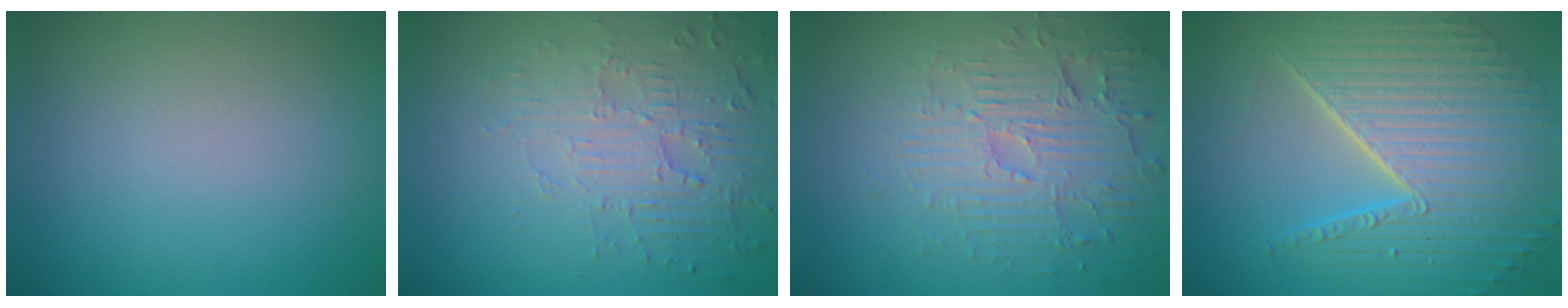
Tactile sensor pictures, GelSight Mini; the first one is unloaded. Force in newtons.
{"total": 5.7, "press": 3.7, "slide": 4.3}
{"total": 4.4, "press": 4.0, "slide": 1.7}
{"total": 10.4, "press": 6.7, "slide": 8.0}